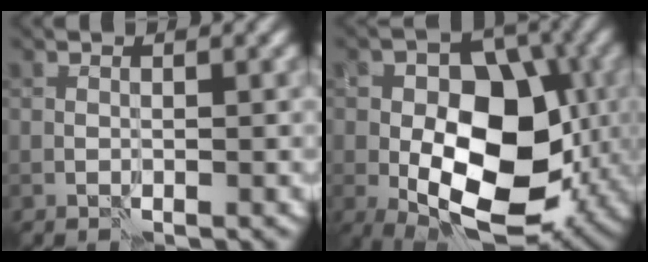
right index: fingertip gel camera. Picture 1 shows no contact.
{"total": 12.8, "force": [-1.9, 8.0, 9.8], "torque": [-0.151, -0.002, -0.040]}